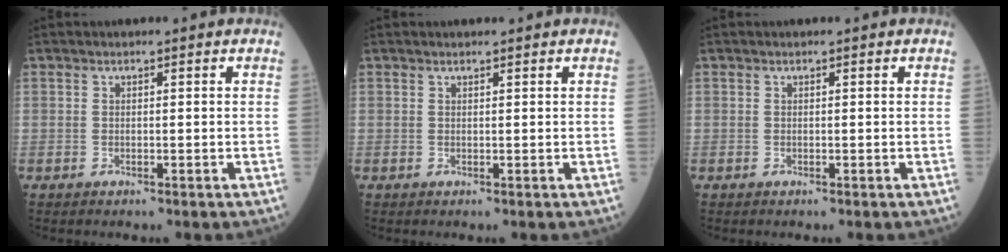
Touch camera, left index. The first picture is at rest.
{"total": 1.2, "force": [1.0, 0.1, 0.7], "torque": [-0.012, 0.009, 0.015]}
{"total": 0.0}